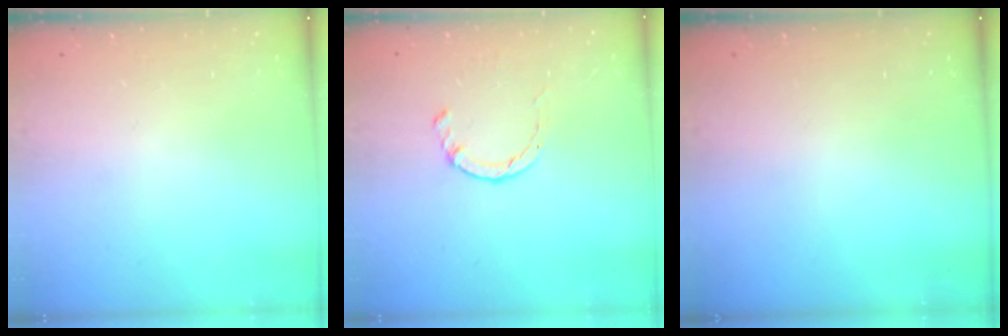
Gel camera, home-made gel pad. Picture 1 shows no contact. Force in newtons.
{"total": 1.4, "press": 1.3, "slide": 0.3}
{"total": 0.0}